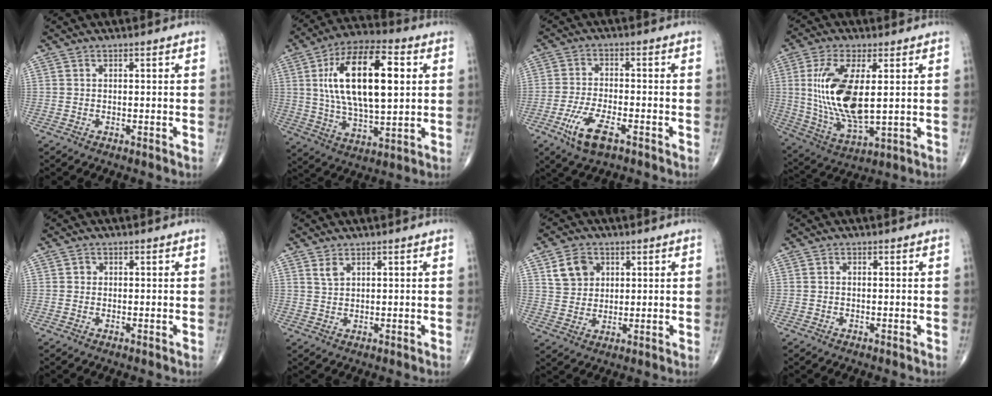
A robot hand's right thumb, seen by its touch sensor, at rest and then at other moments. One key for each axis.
{"total": 21.5, "fx": 4.5, "fy": 9.4, "fz": 18.8, "tx": -0.319, "ty": 0.001, "tz": 0.074}
{"total": 8.2, "fx": -4.2, "fy": 3.1, "fz": 6.3, "tx": -0.132, "ty": 0.009, "tz": -0.073}
{"total": 16.4, "fx": 2.1, "fy": 6.8, "fz": 14.8, "tx": -0.302, "ty": -0.020, "tz": 0.053}
{"total": 0.8, "fx": 0.0, "fy": 0.8, "fz": 0.2, "tx": 0.002, "ty": 0.002, "tz": -0.001}
{"total": 1.9, "fx": 1.2, "fy": 0.9, "fz": 1.1, "tx": -0.020, "ty": -0.004, "tz": 0.030}
{"total": 6.9, "fx": 2.7, "fy": 5.6, "fz": 3.1, "tx": -0.032, "ty": -0.011, "tz": 0.052}
{"total": 0.0}